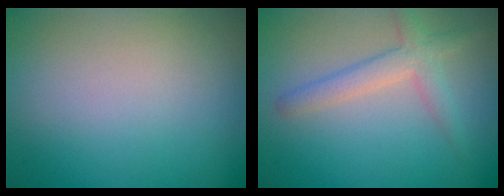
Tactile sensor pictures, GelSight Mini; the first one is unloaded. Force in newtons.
{"total": 3.0, "press": 3.0, "slide": 0.1}